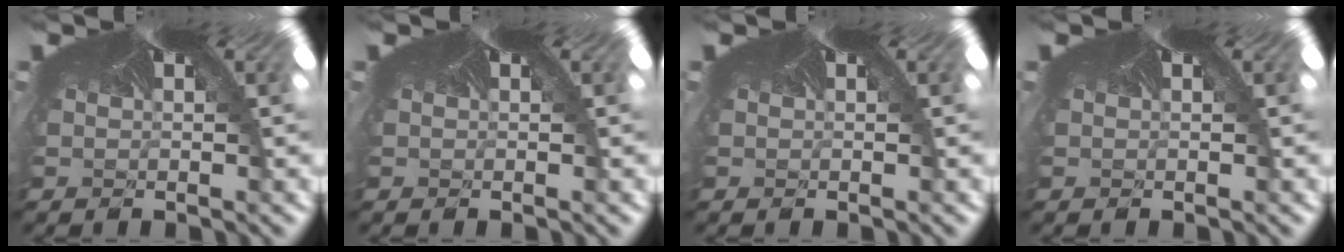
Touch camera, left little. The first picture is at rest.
{"total": 0.0}
{"total": 0.0}
{"total": 0.0}